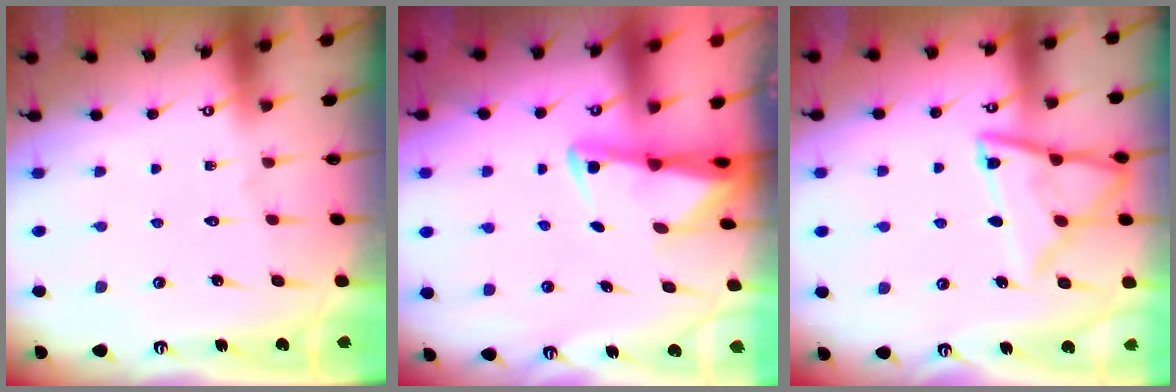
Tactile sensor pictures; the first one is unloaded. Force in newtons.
{"total": 2.3, "press": 2.3, "slide": 0.4}
{"total": 13.7, "press": 13.6, "slide": 1.2}